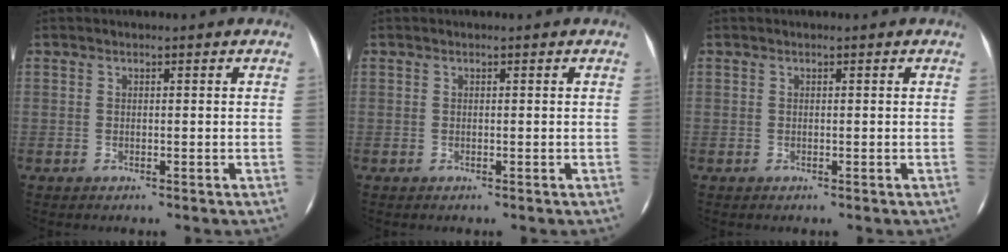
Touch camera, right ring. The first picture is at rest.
{"total": 0.0}
{"total": 0.0}